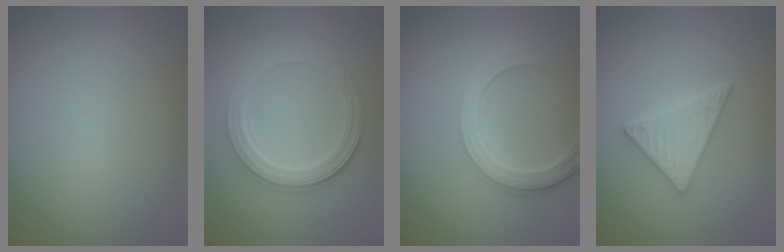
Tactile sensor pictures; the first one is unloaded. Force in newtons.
{"total": 4.5, "press": 3.6, "slide": 2.7}
{"total": 4.2, "press": 3.4, "slide": 2.4}
{"total": 3.3, "press": 3.2, "slide": 0.6}